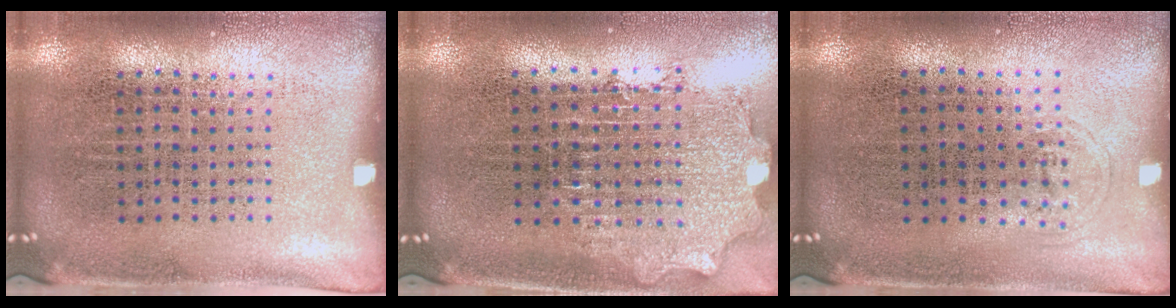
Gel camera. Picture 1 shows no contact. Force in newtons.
{"total": 2.0, "press": 1.6, "slide": 1.2}
{"total": 0.5, "press": 0.5, "slide": 0.2}